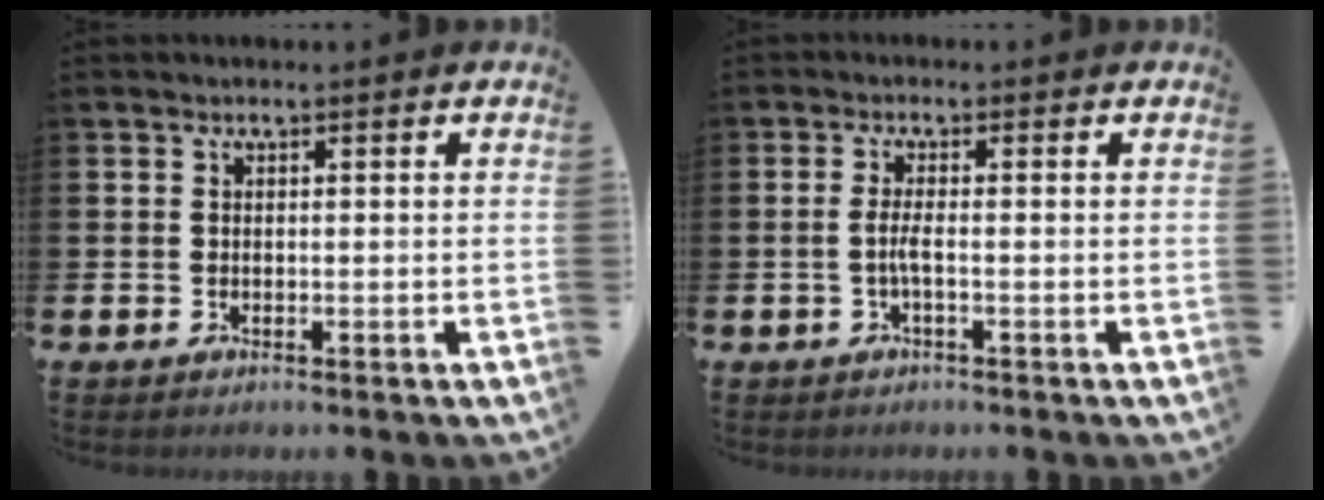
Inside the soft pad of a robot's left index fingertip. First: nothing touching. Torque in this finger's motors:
{"motor_torque": [0.09, -0.06, 0.28, 0.10]}